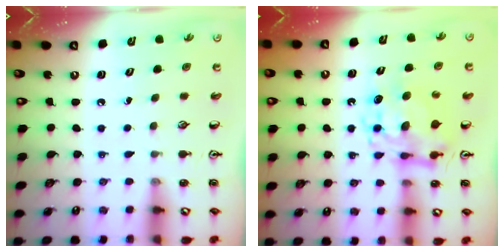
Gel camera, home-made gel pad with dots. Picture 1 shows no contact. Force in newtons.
{"total": 11.0, "press": 10.9, "slide": 1.0}